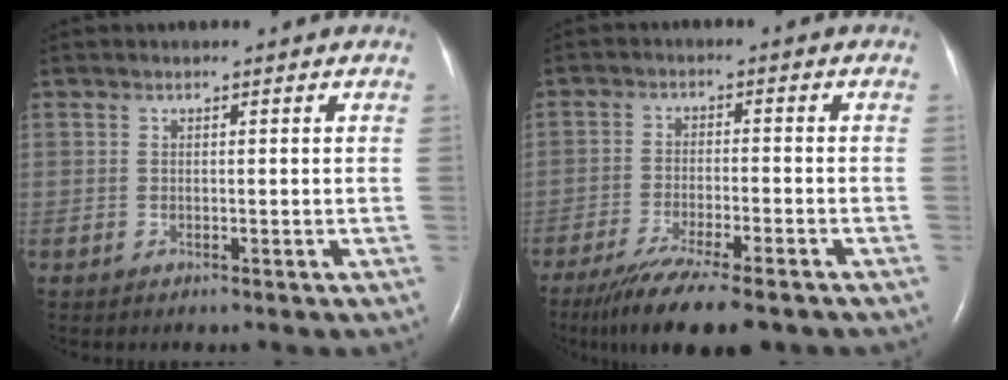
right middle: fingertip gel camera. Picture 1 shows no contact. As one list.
[{"total": 12.1, "force": [-9.3, 1.4, 7.6], "torque": [-0.127, -0.030, -0.146]}]